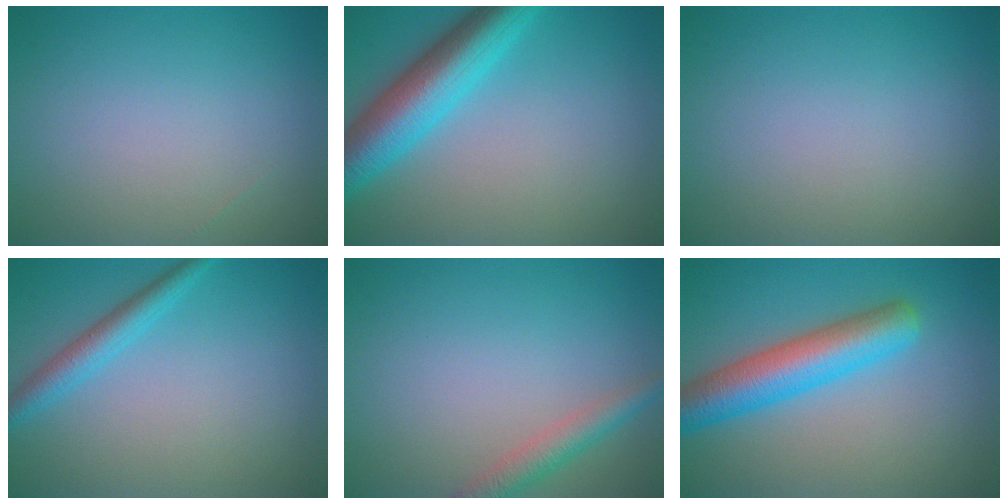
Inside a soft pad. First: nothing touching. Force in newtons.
{"total": 7.5, "press": 7.4, "slide": 0.2}
{"total": 0.0}
{"total": 2.6, "press": 2.5, "slide": 0.1}
{"total": 2.6, "press": 2.6, "slide": 0.2}
{"total": 6.3, "press": 6.2, "slide": 0.3}